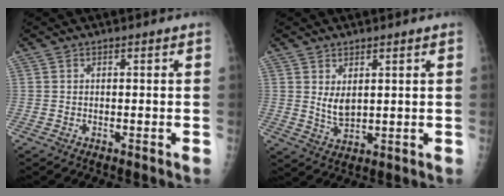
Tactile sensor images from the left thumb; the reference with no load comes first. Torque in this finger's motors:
{"motor_torque": [0.20, 0.04, 0.54, -0.23, 0.02]}